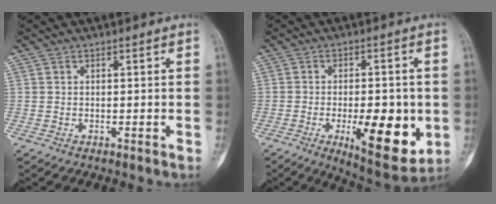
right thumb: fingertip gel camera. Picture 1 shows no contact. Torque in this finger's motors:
{"motor_torque": [-0.20, 1.02, 1.03, -0.54, 0.10]}